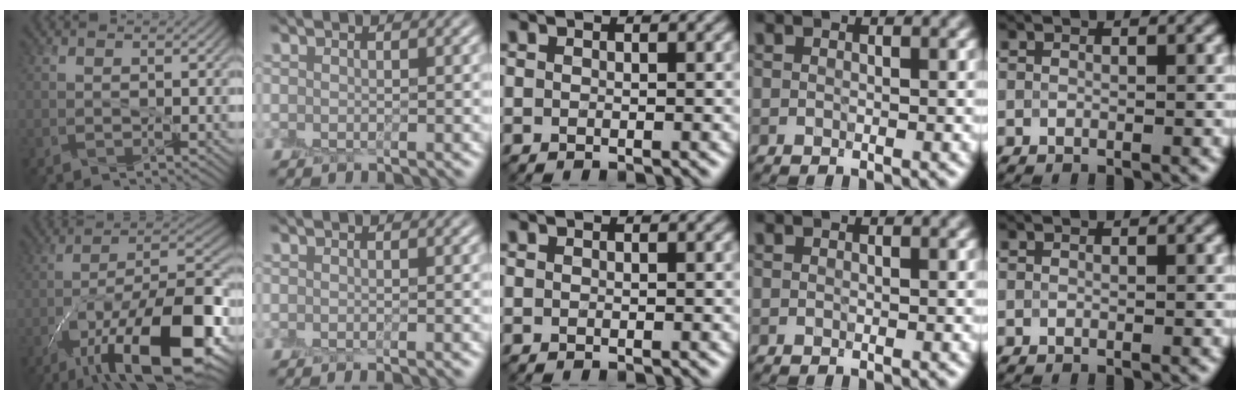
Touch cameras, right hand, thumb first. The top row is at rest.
{"thumb": {"total": 18.5, "force": [-8.9, 7.3, 14.5], "torque": [-0.230, -0.014, -0.156]}, "index": {"total": 0.8, "force": [-0.6, -0.2, 0.4], "torque": [-0.002, -0.008, -0.008]}}